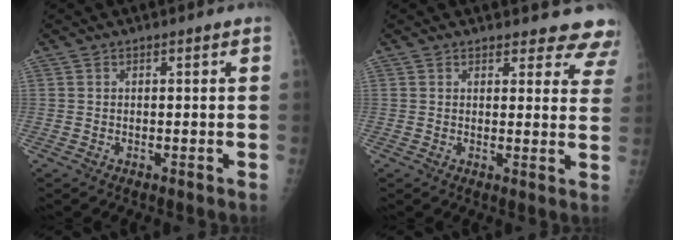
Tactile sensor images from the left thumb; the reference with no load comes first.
{"total": 9.2, "force": [8.6, 3.2, 0.9], "torque": [0.046, -0.044, 0.067]}